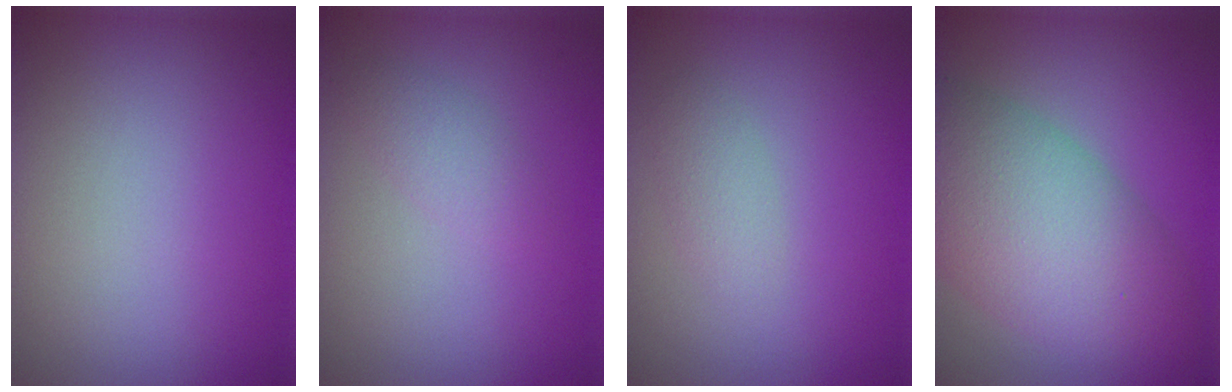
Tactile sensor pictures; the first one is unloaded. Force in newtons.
{"total": 1.6, "press": 1.6, "slide": 0.1}
{"total": 1.3, "press": 1.3, "slide": 0.0}
{"total": 8.8, "press": 8.8, "slide": 0.3}